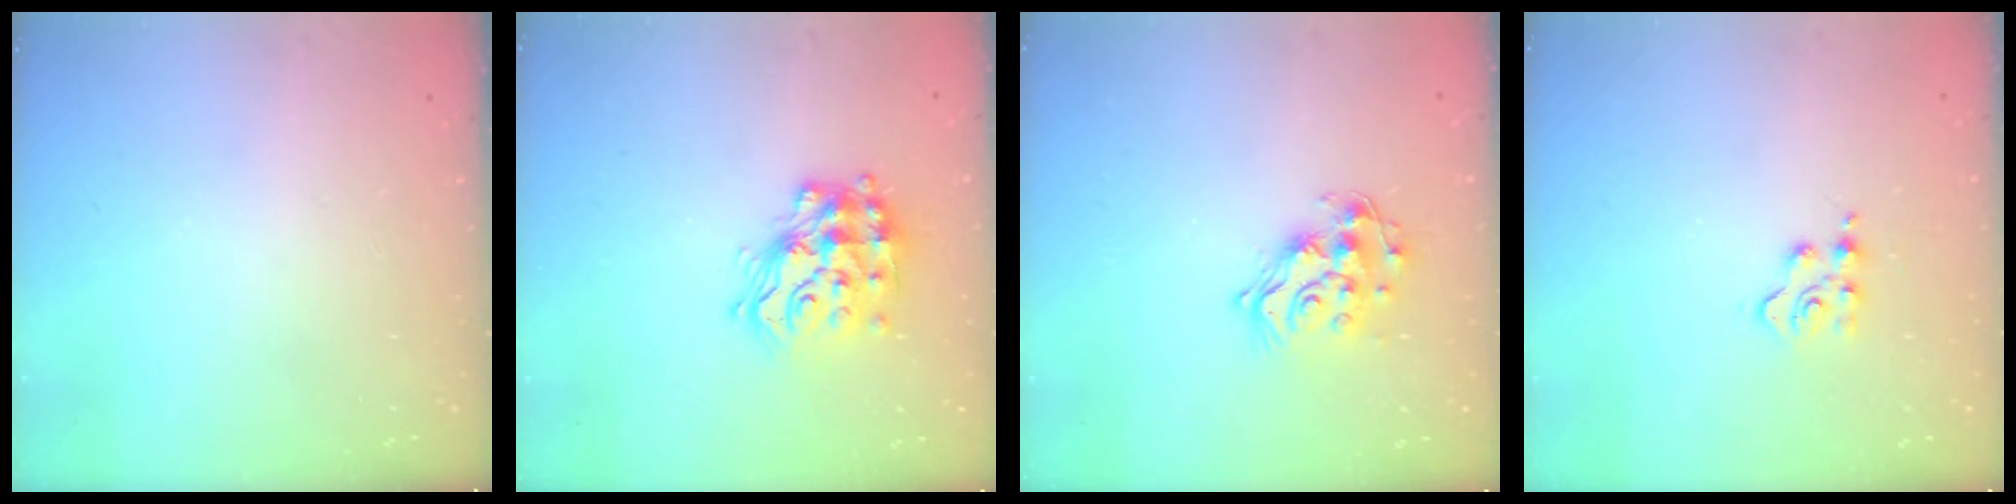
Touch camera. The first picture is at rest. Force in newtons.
{"total": 15.7, "press": 15.6, "slide": 0.7}
{"total": 14.6, "press": 14.6, "slide": 1.0}
{"total": 3.3, "press": 3.3, "slide": 0.6}